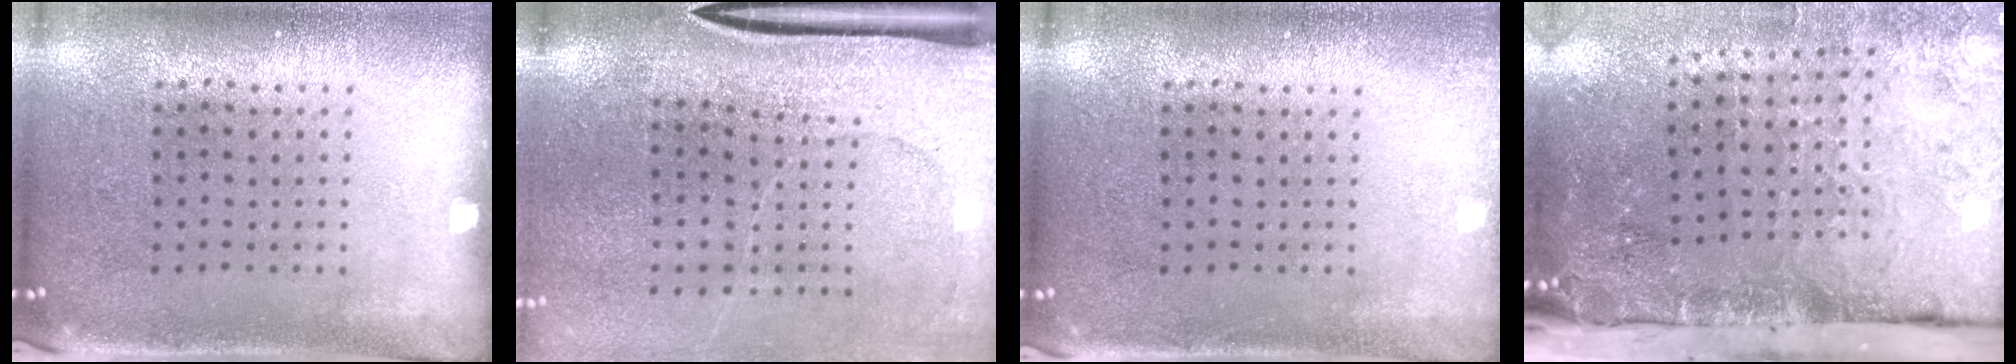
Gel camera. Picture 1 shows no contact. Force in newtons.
{"total": 3.3, "press": 2.9, "slide": 1.5}
{"total": 1.1, "press": 1.1, "slide": 0.3}
{"total": 4.8, "press": 3.7, "slide": 3.0}